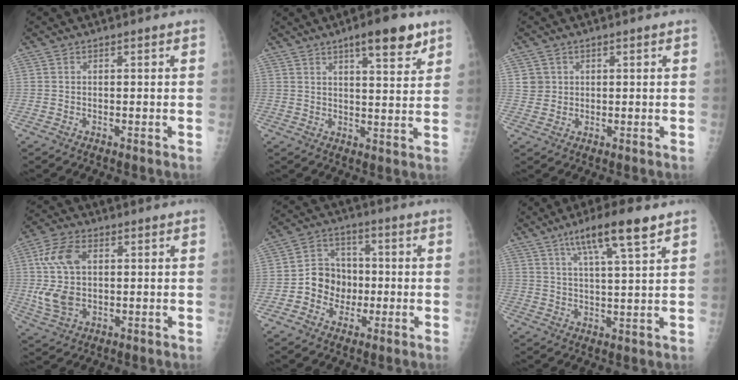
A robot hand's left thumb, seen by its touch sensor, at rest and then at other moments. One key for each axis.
{"total": 9.1, "fx": 5.6, "fy": 2.5, "fz": 6.8, "tx": -0.079, "ty": -0.028, "tz": 0.079}
{"total": 2.7, "fx": 0.8, "fy": 2.6, "fz": 0.2, "tx": 0.018, "ty": 0.000, "tz": 0.013}
{"total": 11.2, "fx": 1.5, "fy": 6.9, "fz": 8.7, "tx": -0.173, "ty": 0.005, "tz": 0.030}
{"total": 9.1, "fx": -1.8, "fy": 8.1, "fz": 3.8, "tx": -0.021, "ty": 0.026, "tz": -0.042}
{"total": 10.2, "fx": 6.0, "fy": 1.2, "fz": 8.2, "tx": -0.140, "ty": -0.018, "tz": 0.103}